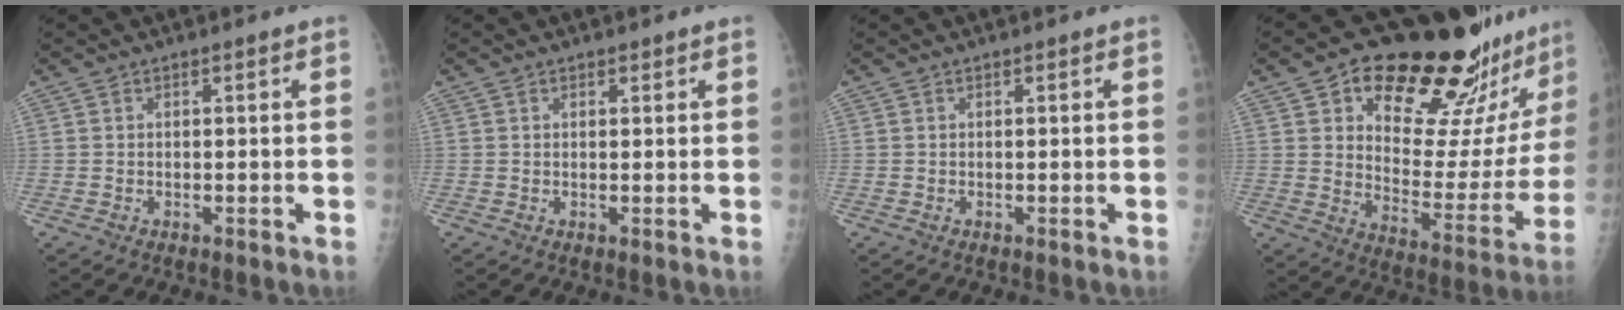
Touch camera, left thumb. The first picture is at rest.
{"total": 1.0, "force": [0.7, 0.6, 0.4], "torque": [0.001, -0.004, 0.009]}
{"total": 0.0}
{"total": 27.4, "force": [19.8, 9.6, 16.3], "torque": [-0.187, -0.093, 0.279]}